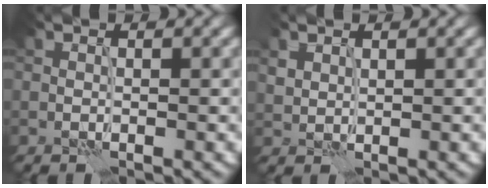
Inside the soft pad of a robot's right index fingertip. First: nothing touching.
{"total": 1.2, "force": [1.0, 0.6, 0.3], "torque": [-0.012, -0.002, 0.024]}